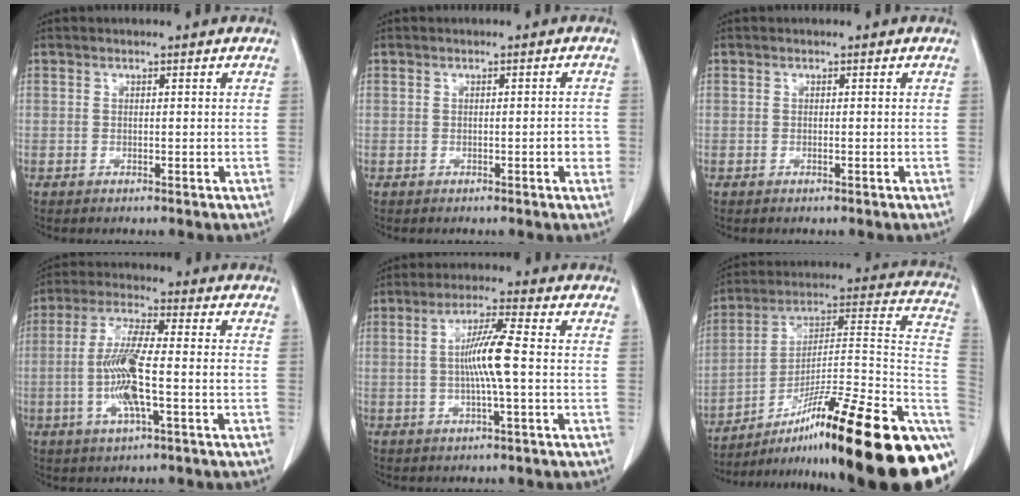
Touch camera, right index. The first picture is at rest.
{"total": 1.9, "force": [-0.6, 0.4, 1.8], "torque": [-0.019, 0.001, -0.009]}
{"total": 0.0}
{"total": 10.1, "force": [-2.0, 1.2, 9.8], "torque": [-0.199, 0.000, -0.041]}
{"total": 7.0, "force": [-0.3, -0.3, 7.0], "torque": [-0.133, 0.002, -0.007]}
{"total": 31.8, "force": [-17.1, 2.6, 26.7], "torque": [-0.275, 0.017, -0.270]}